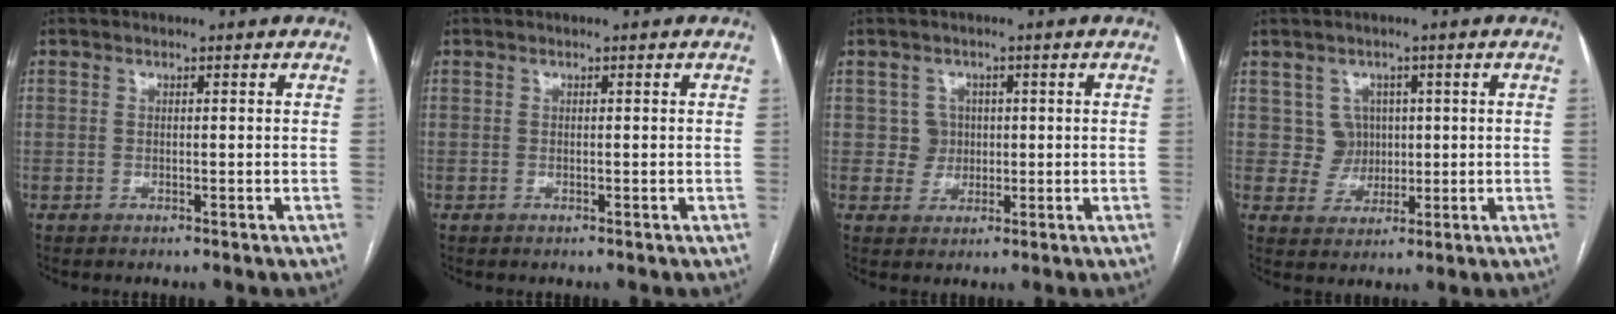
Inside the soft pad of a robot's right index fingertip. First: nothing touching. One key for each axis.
{"total": 0.0}
{"total": 3.2, "fx": 0.5, "fy": 3.2, "fz": 0.1, "tx": 0.007, "ty": 0.008, "tz": 0.009}
{"total": 4.2, "fx": 1.0, "fy": 4.1, "fz": 0.3, "tx": -0.003, "ty": 0.012, "tz": 0.022}